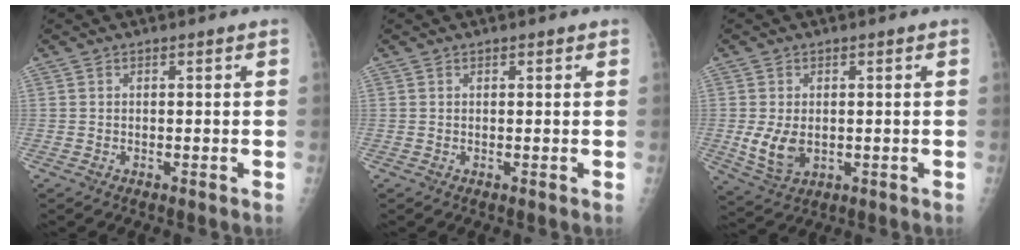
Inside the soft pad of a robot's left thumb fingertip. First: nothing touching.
{"total": 0.5, "force": [0.4, 0.3, 0.2], "torque": [-0.003, -0.002, 0.003]}
{"total": 6.4, "force": [-0.5, 4.3, 4.7], "torque": [-0.083, -0.012, 0.003]}